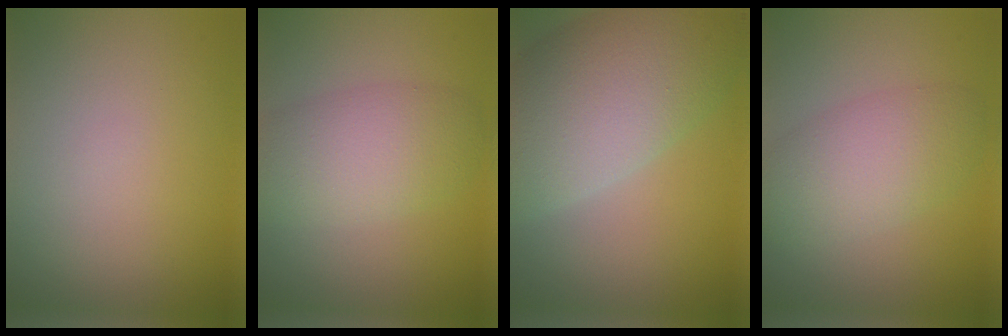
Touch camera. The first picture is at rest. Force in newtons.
{"total": 5.4, "press": 5.4, "slide": 0.3}
{"total": 10.6, "press": 10.6, "slide": 0.6}
{"total": 5.1, "press": 5.1, "slide": 0.2}